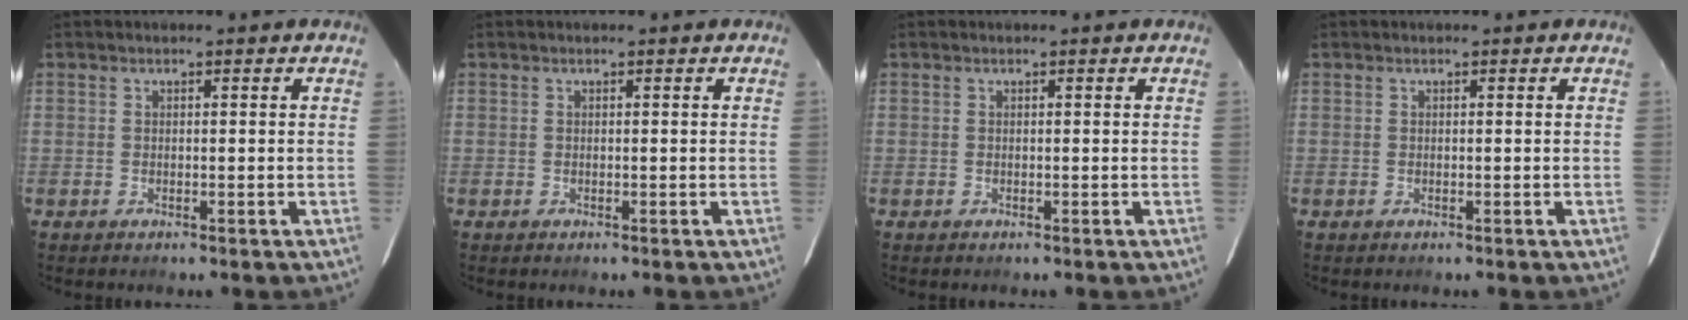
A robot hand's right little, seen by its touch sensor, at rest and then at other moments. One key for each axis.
{"total": 0.0}
{"total": 0.0}
{"total": 0.0}